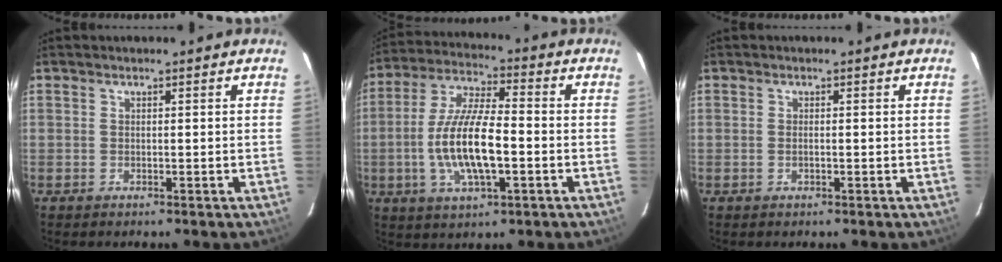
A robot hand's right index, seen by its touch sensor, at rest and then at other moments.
{"total": 13.9, "force": [-2.7, 4.1, 13.0], "torque": [-0.265, 0.000, -0.051]}
{"total": 0.7, "force": [0.0, 0.1, 0.7], "torque": [-0.014, 0.001, -0.002]}